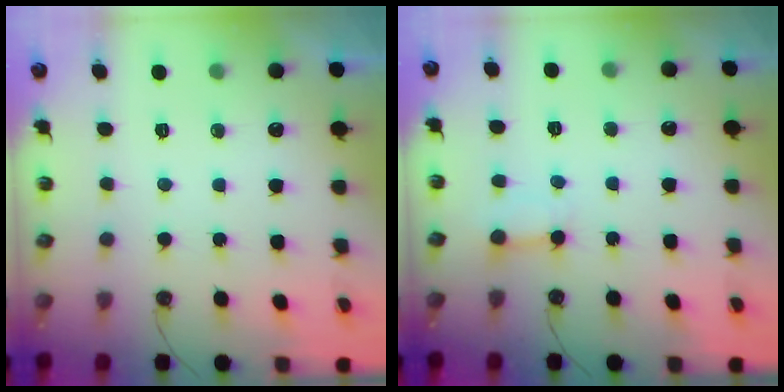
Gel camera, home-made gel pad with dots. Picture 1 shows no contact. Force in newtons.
{"total": 3.3, "press": 3.3, "slide": 0.4}